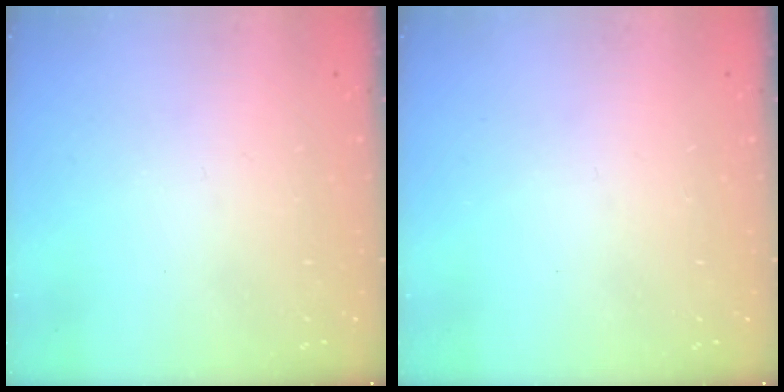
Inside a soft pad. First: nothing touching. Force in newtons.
{"total": 0.0}